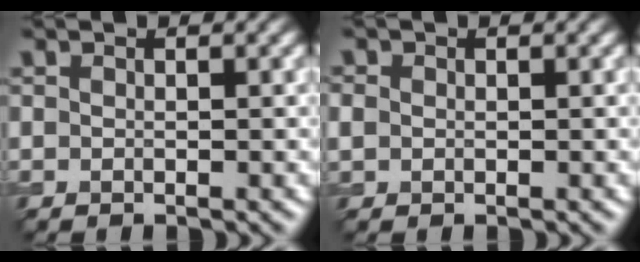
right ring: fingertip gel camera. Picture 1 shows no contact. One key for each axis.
{"total": 1.2, "fx": 0.1, "fy": 1.1, "fz": 0.4, "tx": -0.006, "ty": 0.001, "tz": 0.000}